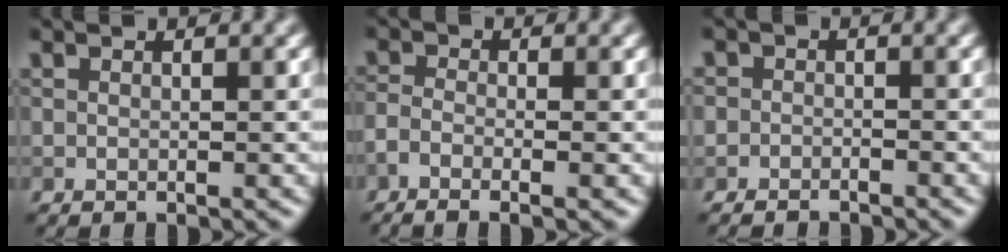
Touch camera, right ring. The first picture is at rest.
{"total": 3.0, "force": [-1.7, 1.0, 2.2], "torque": [-0.051, -0.009, -0.029]}
{"total": 1.9, "force": [-1.5, 1.1, 0.0], "torque": [0.017, 0.002, -0.031]}